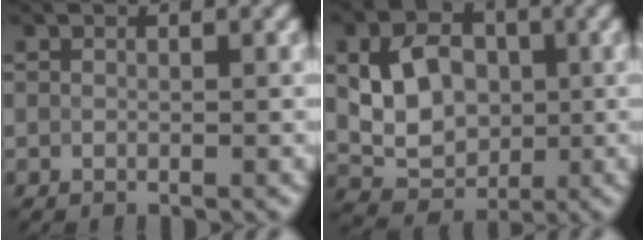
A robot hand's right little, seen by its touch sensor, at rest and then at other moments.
{"total": 5.6, "force": [0.6, 4.3, 3.5], "torque": [-0.066, 0.003, 0.014]}